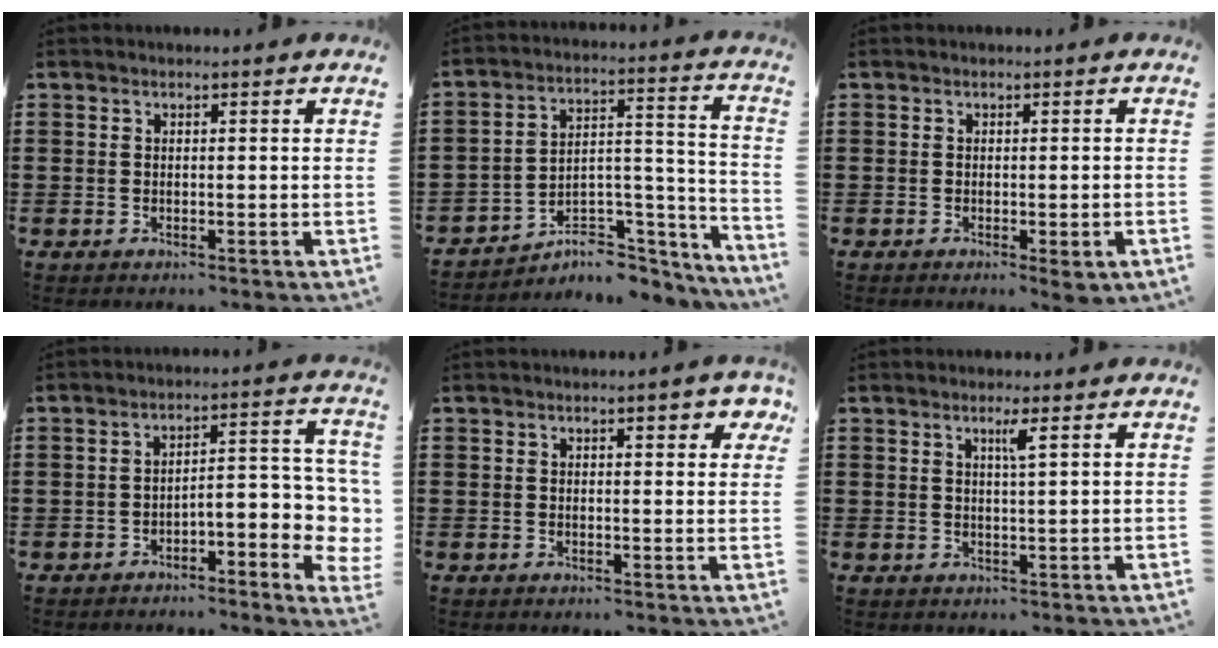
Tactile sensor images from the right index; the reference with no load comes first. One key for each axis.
{"total": 4.9, "fx": -3.7, "fy": 2.9, "fz": 1.6, "tx": -0.033, "ty": -0.002, "tz": -0.070}
{"total": 1.7, "fx": -0.8, "fy": 0.3, "fz": 1.5, "tx": -0.024, "ty": -0.003, "tz": -0.014}
{"total": 4.2, "fx": -2.6, "fy": 1.2, "fz": 3.1, "tx": -0.048, "ty": -0.009, "tz": -0.055}
{"total": 2.4, "fx": 1.3, "fy": 0.8, "fz": 1.8, "tx": -0.016, "ty": -0.002, "tz": 0.015}
{"total": 2.0, "fx": 1.0, "fy": -0.2, "fz": 1.7, "tx": -0.026, "ty": -0.007, "tz": 0.013}